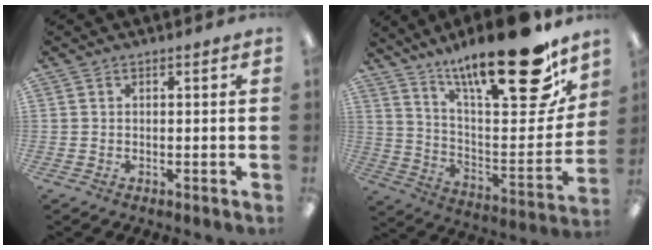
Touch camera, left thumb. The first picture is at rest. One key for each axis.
{"total": 26.2, "fx": 18.5, "fy": 6.8, "fz": 17.2, "tx": -0.251, "ty": -0.128, "tz": 0.299}